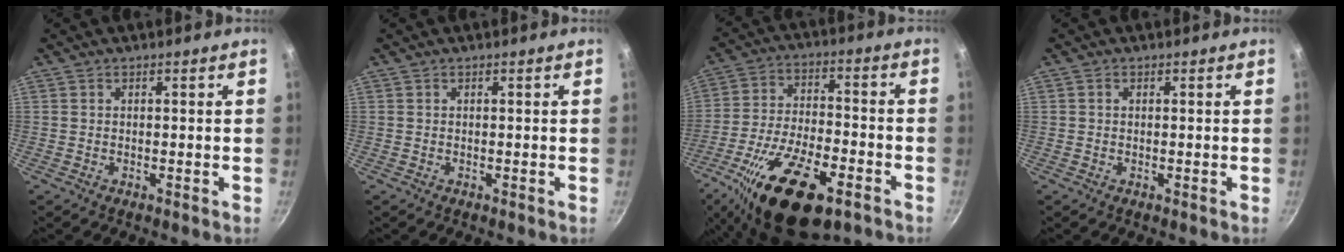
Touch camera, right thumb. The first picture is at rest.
{"total": 0.0}
{"total": 21.5, "force": [-11.4, 8.9, 15.8], "torque": [-0.267, 0.030, -0.201]}
{"total": 0.5, "force": [0.1, 0.4, 0.4], "torque": [-0.006, 0.003, 0.002]}